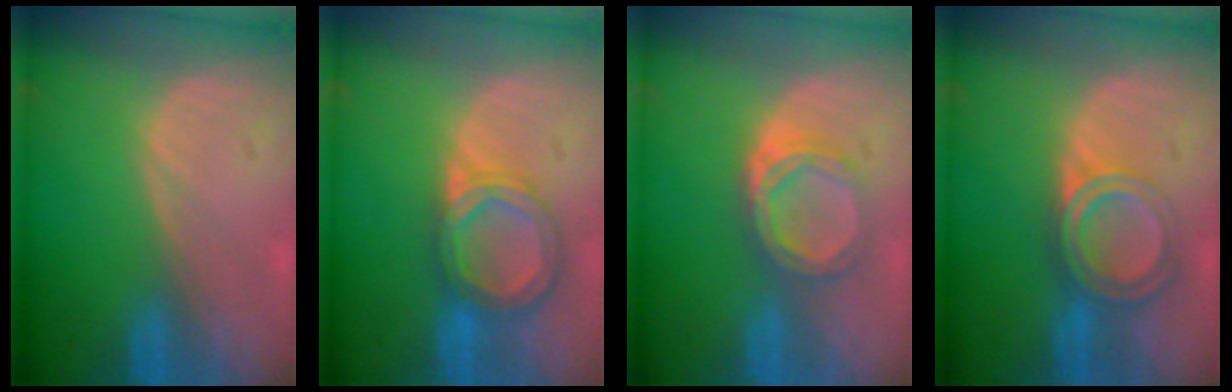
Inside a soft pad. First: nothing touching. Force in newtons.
{"total": 6.8, "press": 6.2, "slide": 2.7}
{"total": 5.4, "press": 5.0, "slide": 2.2}
{"total": 6.4, "press": 5.4, "slide": 3.5}